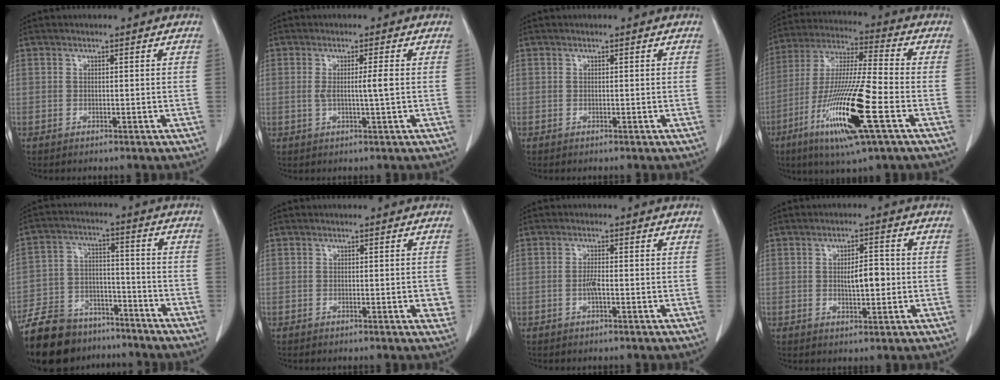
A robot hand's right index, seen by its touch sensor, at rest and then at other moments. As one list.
[{"total": 2.9, "force": [0.1, -0.5, 2.9], "torque": [-0.053, -0.004, 0.000]}, {"total": 0.0}, {"total": 18.3, "force": [-6.9, 0.7, 16.9], "torque": [-0.354, -0.031, -0.131]}, {"total": 16.7, "force": [-13.7, 7.8, 5.8], "torque": [-0.119, 0.015, -0.220]}, {"total": 2.0, "force": [-0.4, 0.5, 1.9], "torque": [-0.018, -0.002, -0.004]}, {"total": 1.8, "force": [-0.5, 0.2, 1.7], "torque": [-0.038, 0.000, -0.011]}, {"total": 4.5, "force": [-0.2, 1.4, 4.3], "torque": [-0.069, 0.002, 0.000]}]